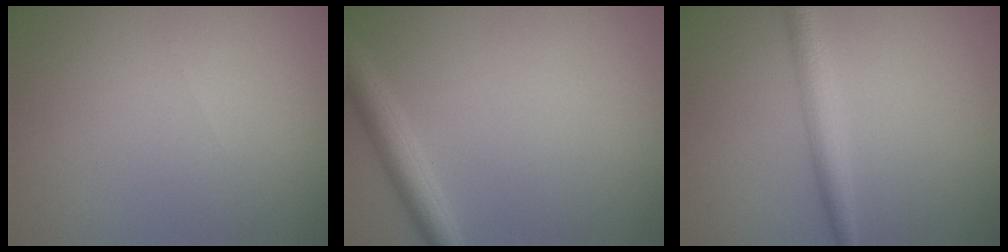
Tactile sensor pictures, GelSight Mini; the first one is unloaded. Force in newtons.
{"total": 2.7, "press": 2.7, "slide": 0.2}
{"total": 2.9, "press": 2.9, "slide": 0.1}